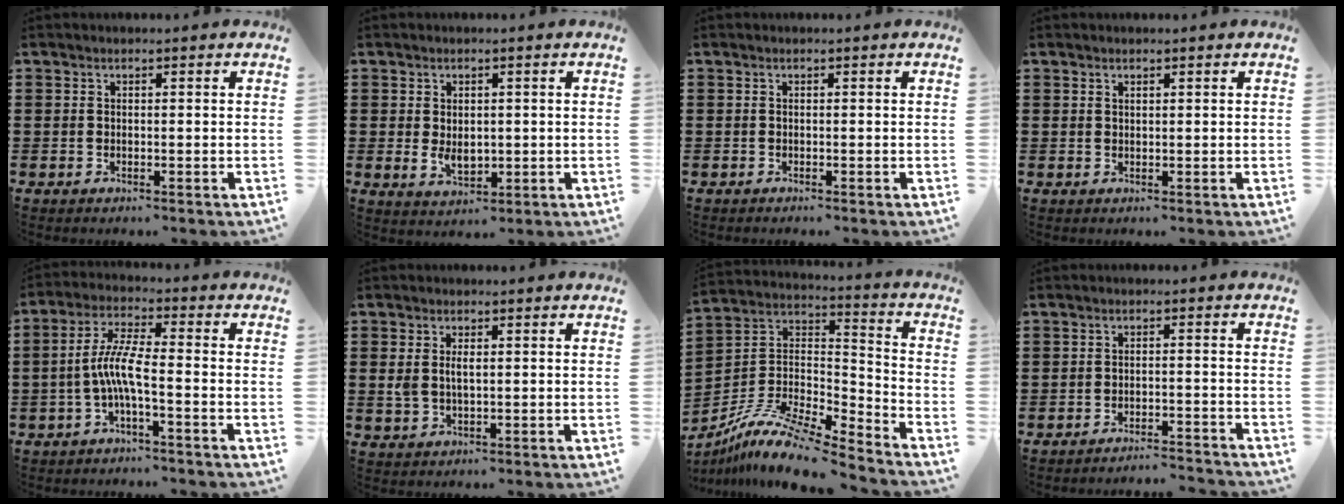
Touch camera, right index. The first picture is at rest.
{"total": 3.3, "force": [0.2, 2.2, 2.4], "torque": [-0.040, 0.004, 0.002]}
{"total": 0.0}
{"total": 0.7, "force": [0.5, 0.4, 0.3], "torque": [-0.007, 0.001, 0.010]}
{"total": 6.5, "force": [-2.0, 1.0, 6.1], "torque": [-0.142, -0.010, -0.047]}
{"total": 2.8, "force": [0.3, 1.5, 2.3], "torque": [-0.047, 0.008, 0.004]}
{"total": 10.9, "force": [-8.9, 2.2, 5.9], "torque": [-0.121, 0.016, -0.178]}
{"total": 2.8, "force": [-2.7, -0.2, 0.4], "torque": [-0.011, -0.001, -0.059]}